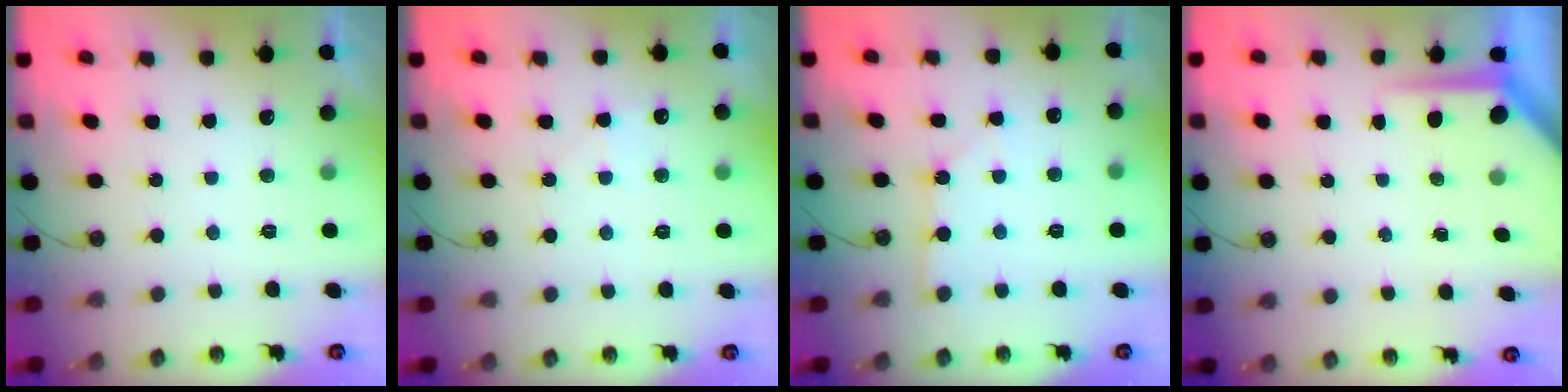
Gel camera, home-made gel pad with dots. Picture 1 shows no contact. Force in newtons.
{"total": 5.7, "press": 5.6, "slide": 0.6}
{"total": 2.4, "press": 2.4, "slide": 0.4}
{"total": 5.2, "press": 5.2, "slide": 0.5}